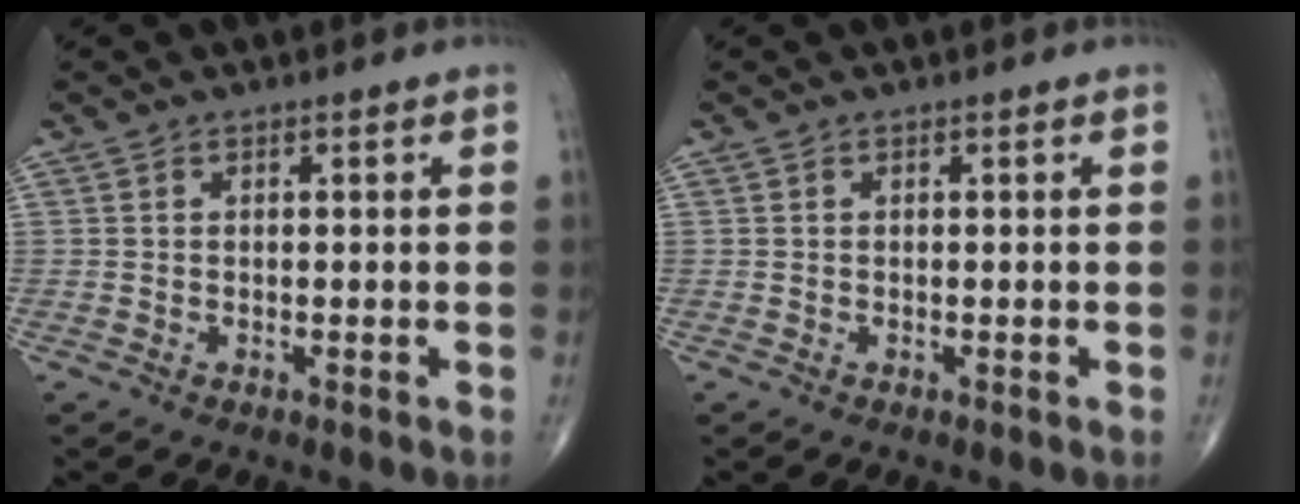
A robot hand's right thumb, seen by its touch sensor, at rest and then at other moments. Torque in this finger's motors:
{"motor_torque": [0.01, 0.01, -0.01, 0.00, 0.00]}